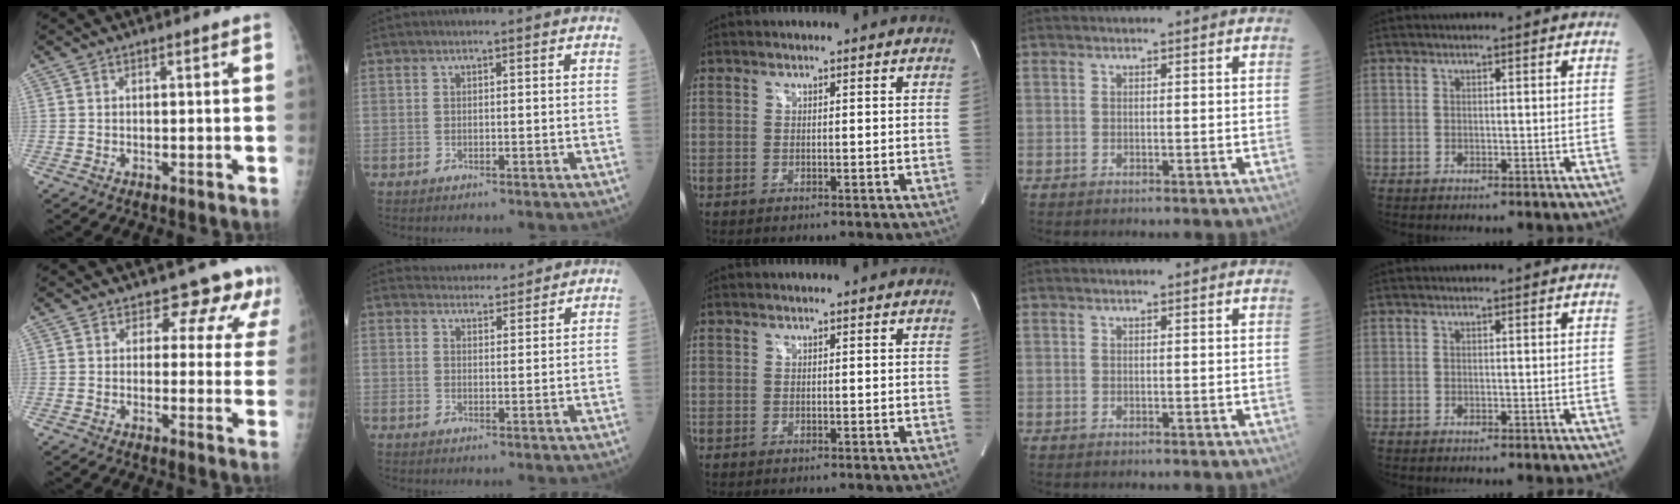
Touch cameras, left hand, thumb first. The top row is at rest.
{"thumb": {"total": 8.3, "force": [6.6, 4.7, 1.8], "torque": [0.030, -0.029, 0.052]}, "index": {"total": 5.7, "force": [5.5, 1.3, 0.6], "torque": [-0.007, 0.014, 0.075]}}